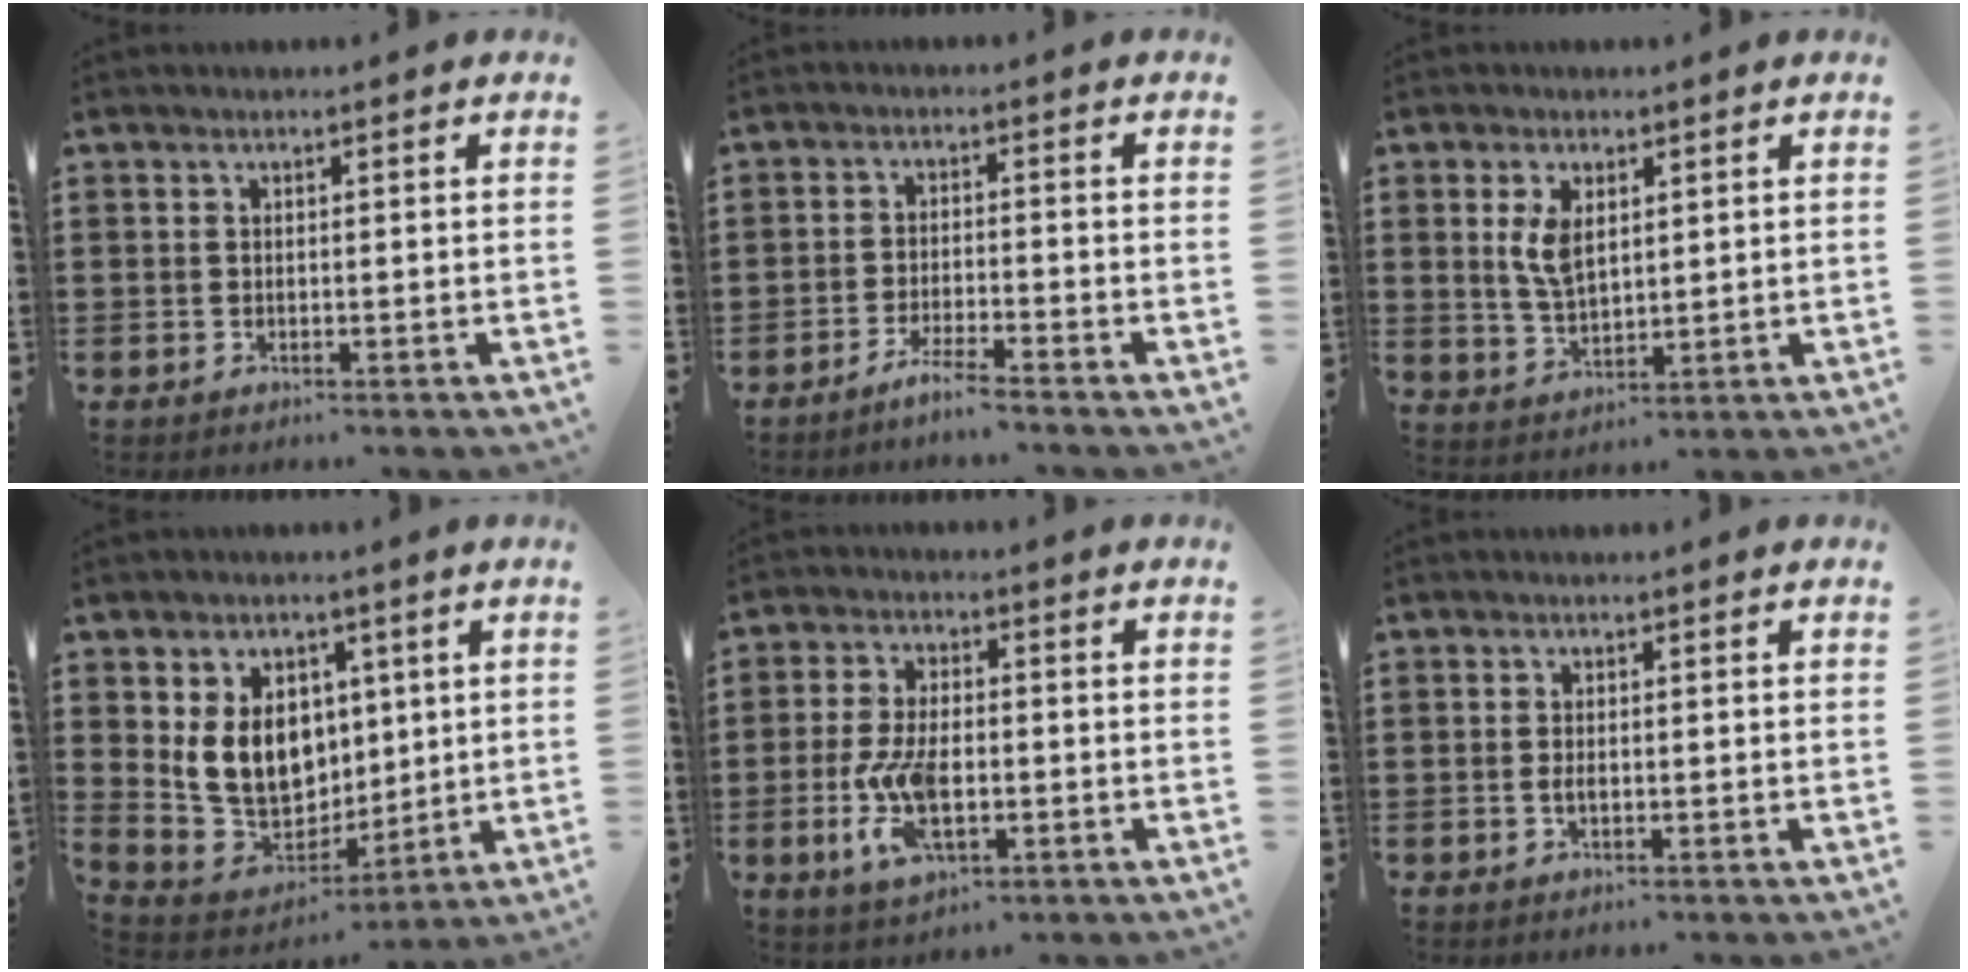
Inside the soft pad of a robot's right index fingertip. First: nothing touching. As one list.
[{"total": 3.2, "force": [-2.9, -0.4, 1.3], "torque": [-0.029, -0.001, -0.058]}, {"total": 5.2, "force": [1.7, 2.7, 4.1], "torque": [-0.088, 0.008, 0.030]}, {"total": 11.0, "force": [1.5, 8.9, 6.3], "torque": [-0.153, 0.006, 0.032]}, {"total": 8.8, "force": [-2.3, 4.1, 7.5], "torque": [-0.172, -0.008, -0.045]}, {"total": 1.2, "force": [-0.3, 0.6, 1.1], "torque": [-0.021, 0.000, -0.005]}]